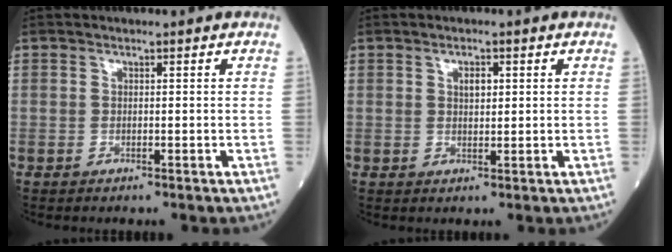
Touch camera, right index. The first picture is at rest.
{"total": 2.0, "force": [0.7, 1.0, 1.6], "torque": [-0.025, -0.001, 0.011]}